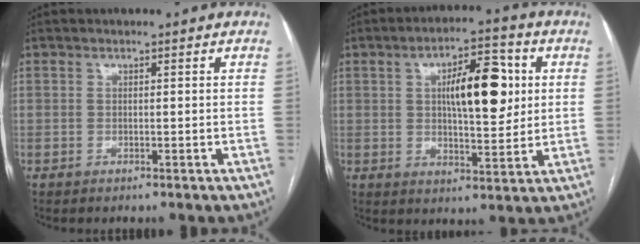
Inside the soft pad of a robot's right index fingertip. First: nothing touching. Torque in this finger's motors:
{"motor_torque": [0.60, 0.29, 0.27, 0.13]}